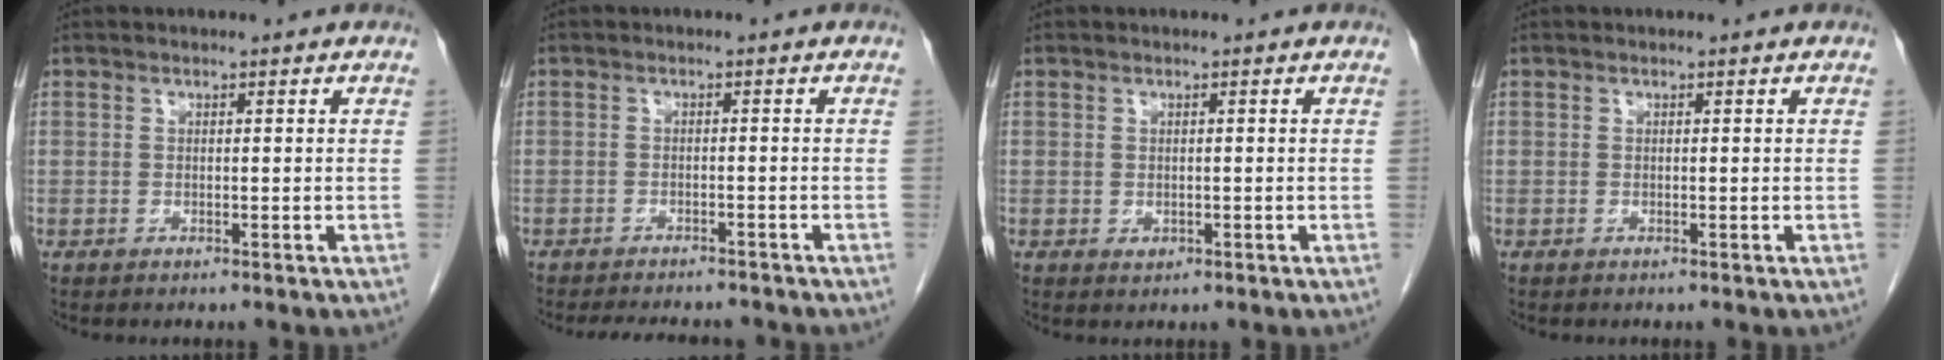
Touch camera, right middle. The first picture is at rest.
{"total": 8.2, "force": [-7.5, 2.0, 2.6], "torque": [-0.034, -0.001, -0.096]}
{"total": 0.8, "force": [-0.2, 0.6, 0.5], "torque": [-0.007, 0.000, 0.000]}
{"total": 0.0}